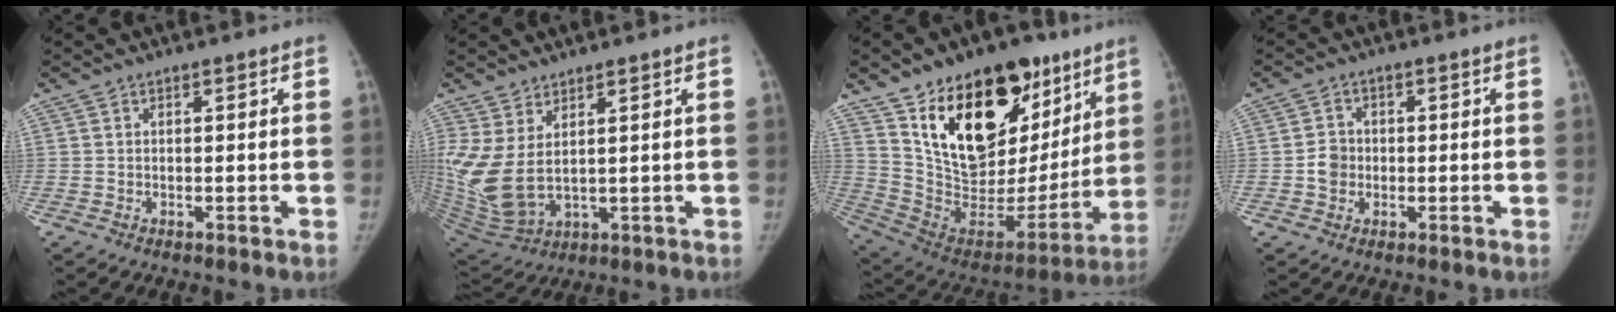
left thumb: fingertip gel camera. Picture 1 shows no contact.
{"total": 12.4, "force": [2.8, 6.3, 10.3], "torque": [-0.242, -0.024, 0.080]}
{"total": 29.9, "force": [16.1, 17.0, 18.5], "torque": [-0.247, -0.031, 0.276]}
{"total": 3.7, "force": [-0.5, 3.4, 1.4], "torque": [-0.010, 0.007, -0.013]}